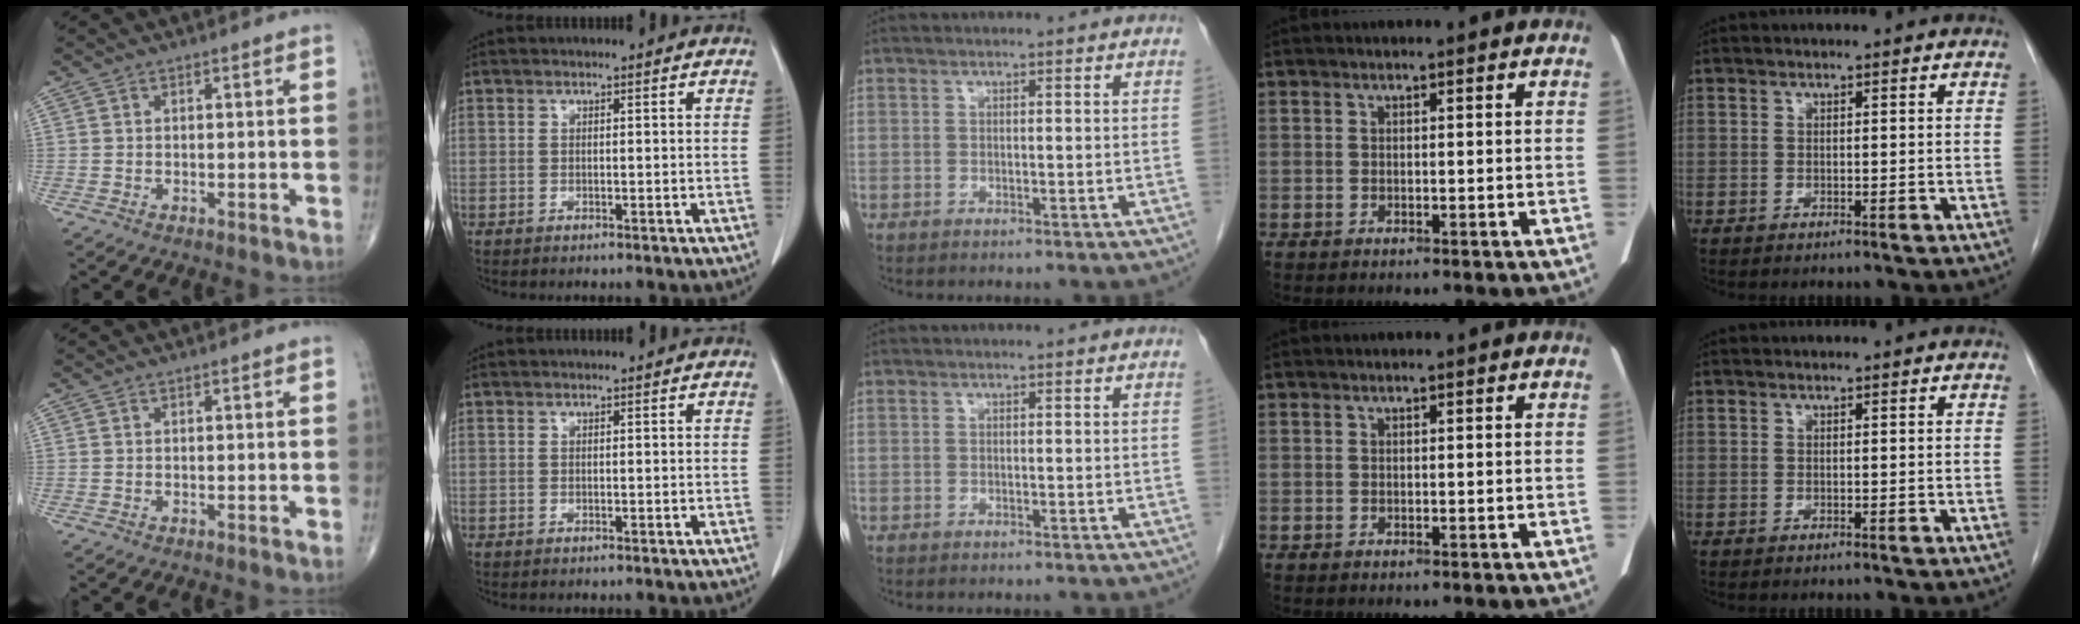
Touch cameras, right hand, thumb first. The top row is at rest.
{}